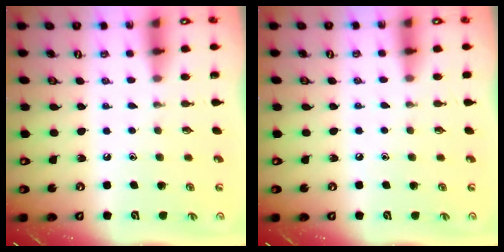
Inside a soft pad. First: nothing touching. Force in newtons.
{"total": 4.1, "press": 4.0, "slide": 0.7}